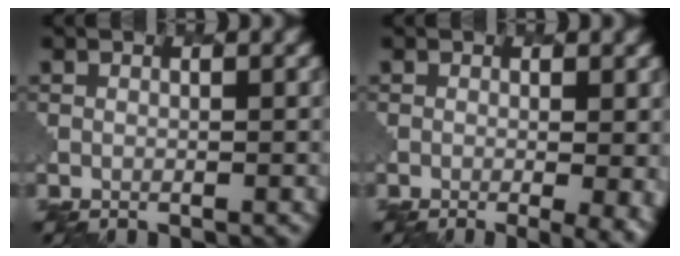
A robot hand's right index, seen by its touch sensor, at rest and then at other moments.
{"total": 5.8, "force": [-1.0, 2.5, 5.1], "torque": [-0.035, -0.004, -0.004]}